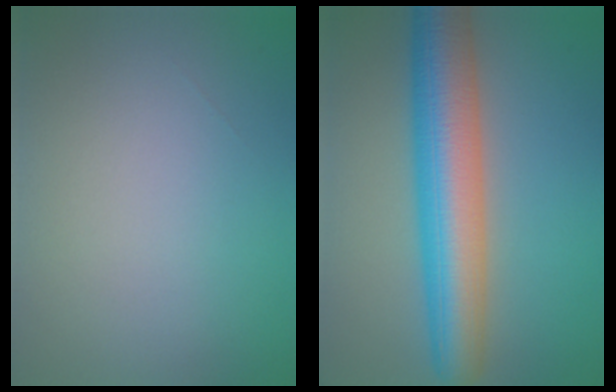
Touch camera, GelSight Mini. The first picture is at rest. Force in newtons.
{"total": 9.2, "press": 9.2, "slide": 0.3}